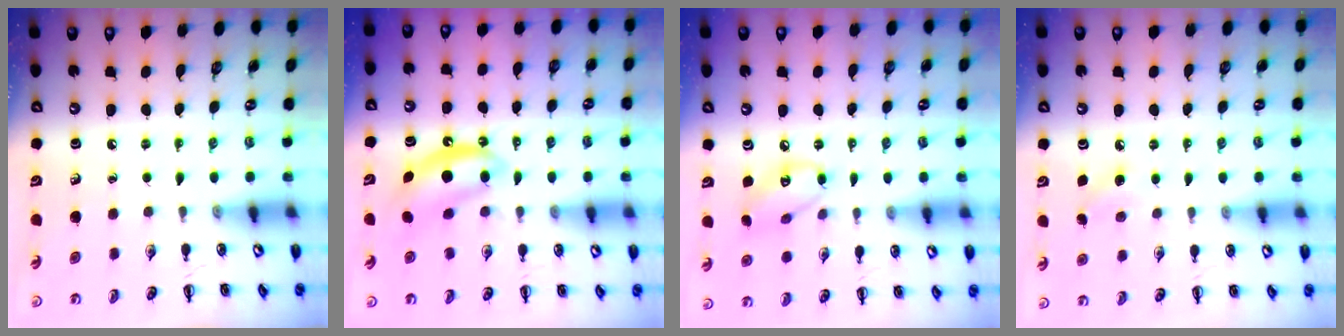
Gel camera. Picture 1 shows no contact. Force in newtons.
{"total": 6.8, "press": 6.7, "slide": 1.1}
{"total": 8.7, "press": 8.6, "slide": 1.1}
{"total": 6.6, "press": 6.2, "slide": 2.1}